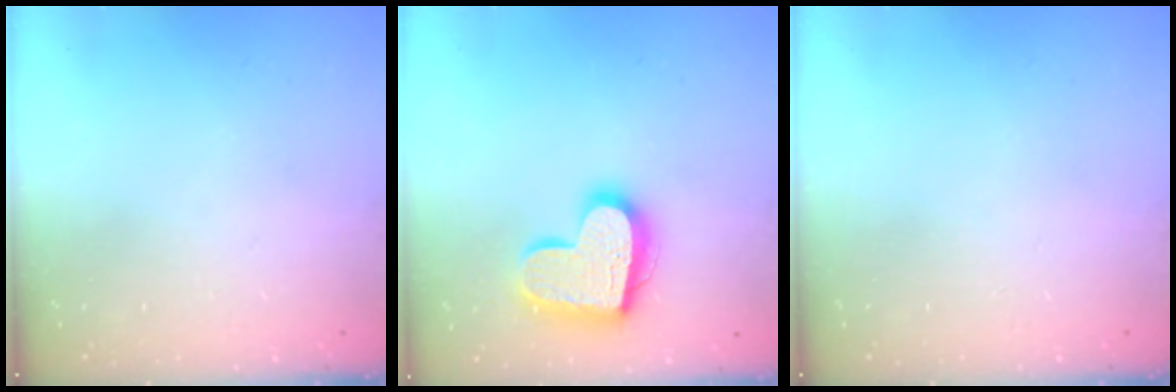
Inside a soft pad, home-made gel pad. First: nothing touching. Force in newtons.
{"total": 17.4, "press": 17.3, "slide": 1.4}
{"total": 0.0}